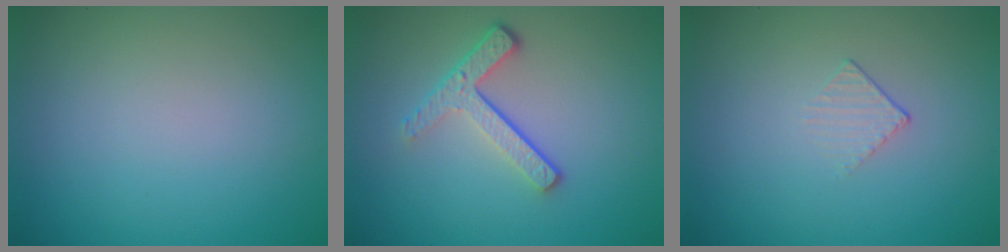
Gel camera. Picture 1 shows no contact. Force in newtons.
{"total": 3.5, "press": 2.5, "slide": 2.5}
{"total": 1.2, "press": 0.4, "slide": 1.2}